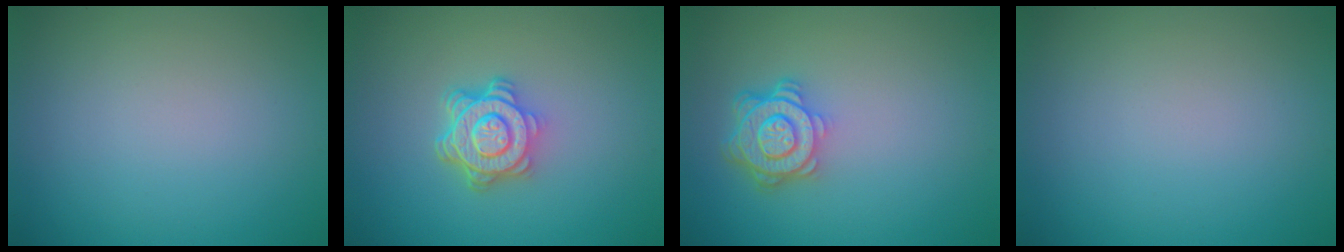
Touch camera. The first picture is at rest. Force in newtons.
{"total": 4.8, "press": 3.7, "slide": 3.1}
{"total": 4.7, "press": 3.7, "slide": 3.0}
{"total": 0.0}